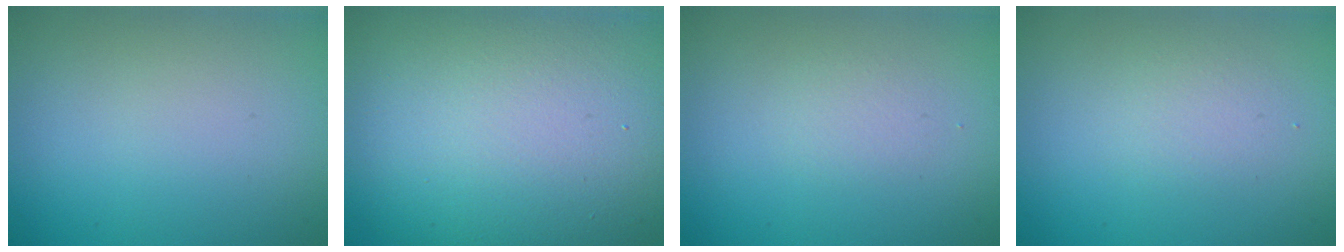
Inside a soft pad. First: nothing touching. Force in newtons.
{"total": 17.2, "press": 17.2, "slide": 1.2}
{"total": 0.9, "press": 0.9, "slide": 0.2}
{"total": 1.6, "press": 1.6, "slide": 0.1}